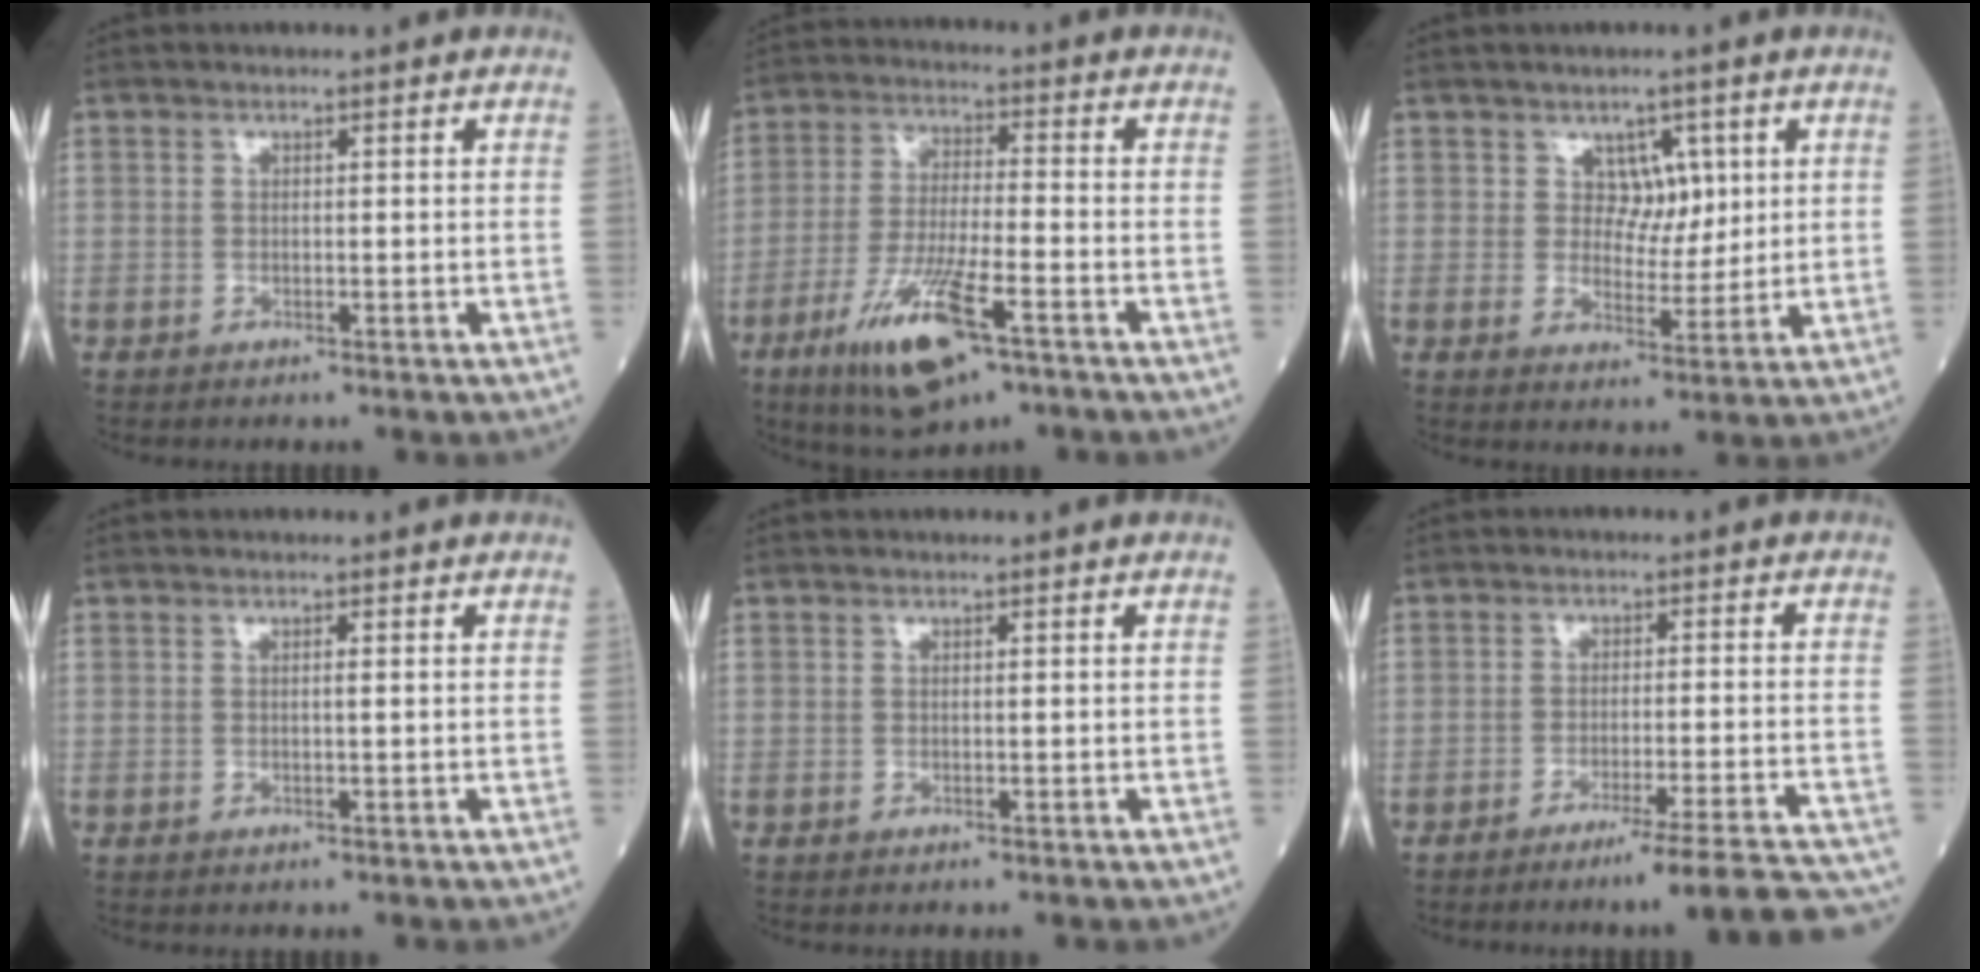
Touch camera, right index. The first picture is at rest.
{"total": 12.7, "force": [-6.6, 2.4, 10.5], "torque": [-0.210, -0.024, -0.115]}
{"total": 4.3, "force": [1.8, 3.1, 2.4], "torque": [-0.026, 0.001, 0.030]}
{"total": 1.0, "force": [0.1, -0.3, 0.9], "torque": [-0.016, 0.000, 0.001]}
{"total": 0.0}
{"total": 14.5, "force": [-13.3, -0.9, 5.6], "torque": [-0.027, 0.004, -0.173]}